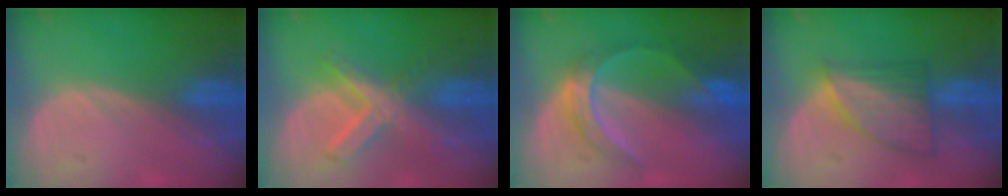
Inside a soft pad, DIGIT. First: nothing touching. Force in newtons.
{"total": 7.2, "press": 6.3, "slide": 3.5}
{"total": 6.0, "press": 5.8, "slide": 1.4}
{"total": 7.1, "press": 6.5, "slide": 3.0}